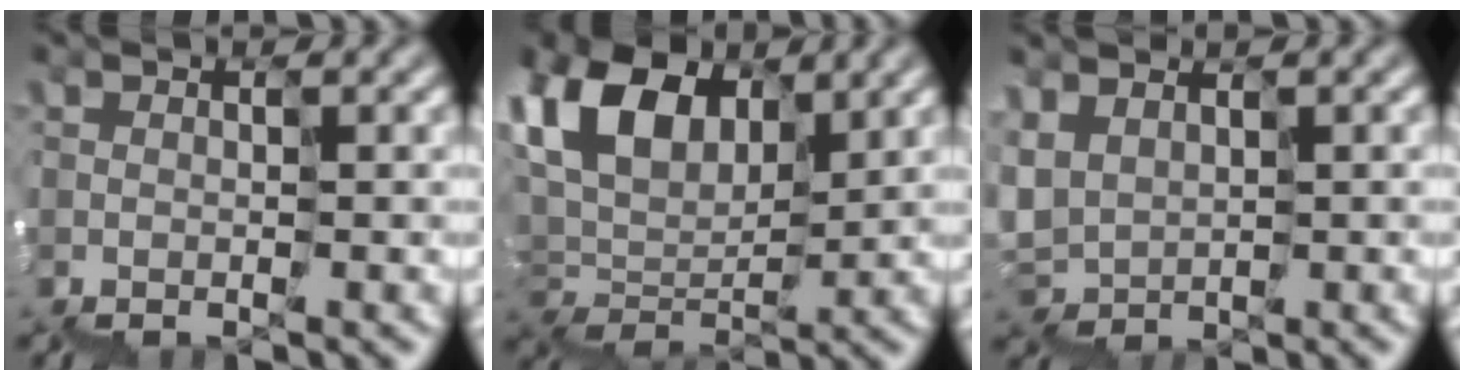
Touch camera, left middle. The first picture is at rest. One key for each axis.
{"total": 6.6, "fx": 4.0, "fy": 4.0, "fz": 3.3, "tx": -0.090, "ty": 0.028, "tz": 0.063}
{"total": 2.1, "fx": 1.7, "fy": 1.1, "fz": -0.7, "tx": -0.016, "ty": 0.015, "tz": 0.034}